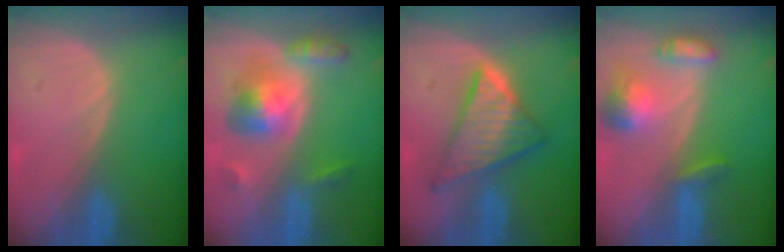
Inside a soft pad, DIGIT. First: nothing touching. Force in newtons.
{"total": 7.2, "press": 7.2, "slide": 0.5}
{"total": 8.8, "press": 8.7, "slide": 0.6}
{"total": 7.1, "press": 6.5, "slide": 2.7}